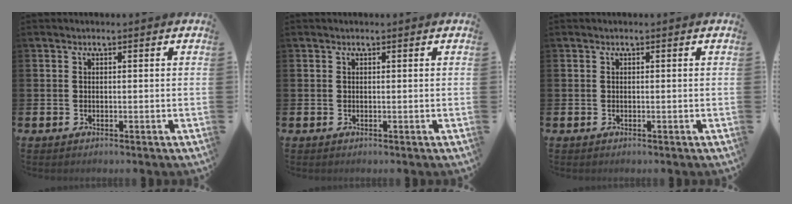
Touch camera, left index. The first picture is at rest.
{"total": 0.0}
{"total": 0.0}